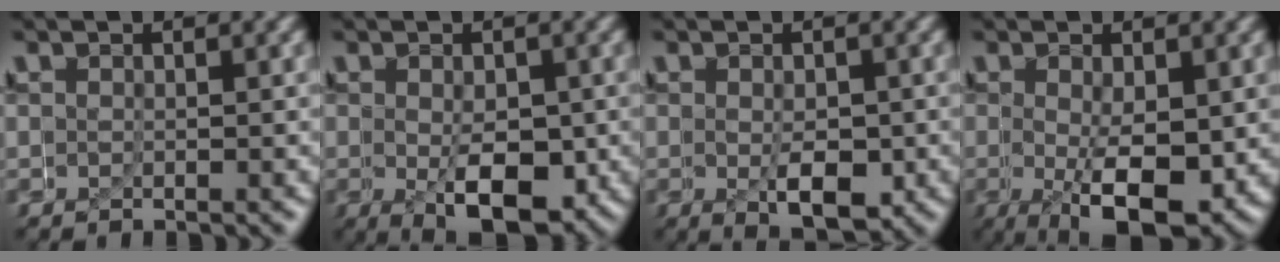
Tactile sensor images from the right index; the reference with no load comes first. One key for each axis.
{"total": 5.4, "fx": -2.5, "fy": 2.0, "fz": 4.4, "tx": -0.060, "ty": -0.030, "tz": -0.026}
{"total": 3.8, "fx": -1.3, "fy": 1.6, "fz": 3.2, "tx": -0.045, "ty": -0.020, "tz": -0.011}
{"total": 6.0, "fx": -2.8, "fy": 1.7, "fz": 5.0, "tx": -0.066, "ty": -0.028, "tz": -0.030}